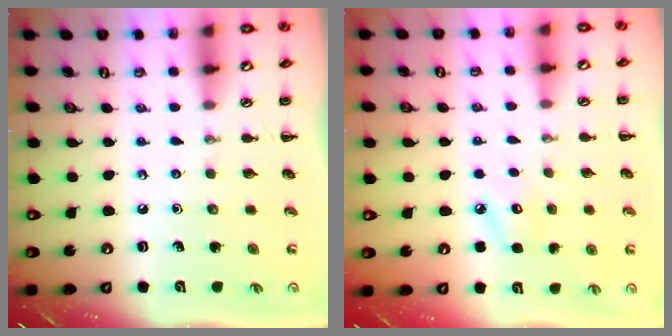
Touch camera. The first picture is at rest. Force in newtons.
{"total": 5.2, "press": 5.0, "slide": 1.5}